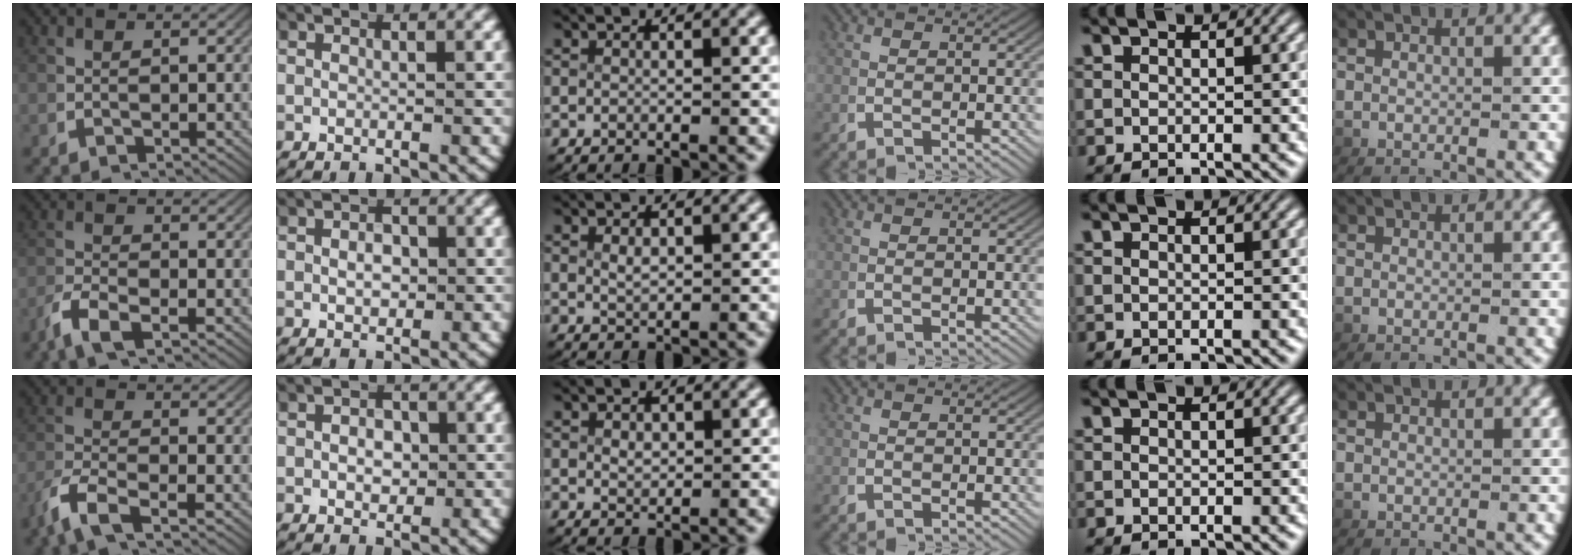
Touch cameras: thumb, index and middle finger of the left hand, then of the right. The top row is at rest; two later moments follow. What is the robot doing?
{"motion": "lift_and_place", "object": "card"}